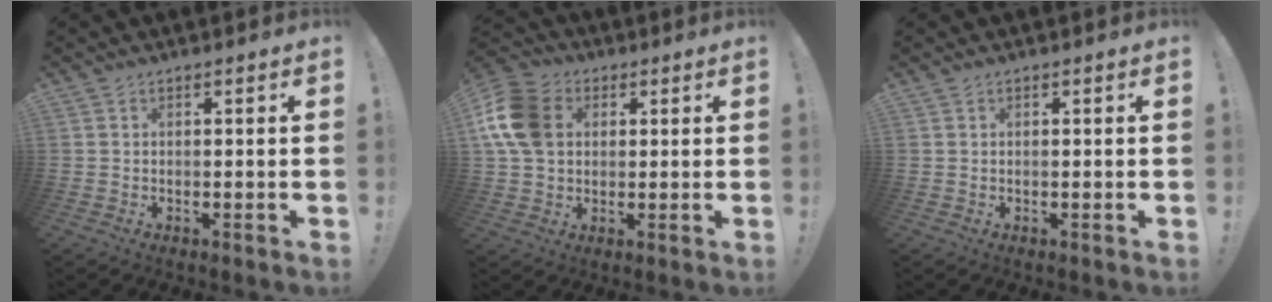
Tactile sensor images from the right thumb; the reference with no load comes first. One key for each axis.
{"total": 14.3, "fx": 3.0, "fy": 11.0, "fz": 8.7, "tx": -0.159, "ty": 0.002, "tz": 0.062}
{"total": 0.0}